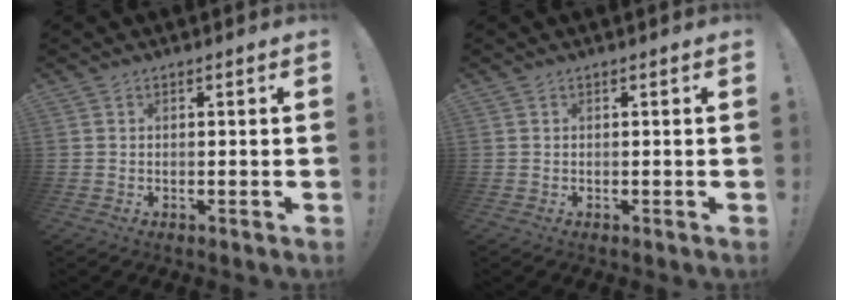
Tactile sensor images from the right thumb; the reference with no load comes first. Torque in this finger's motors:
{"motor_torque": [0.00, 0.00, -0.01, 0.00, 0.04]}